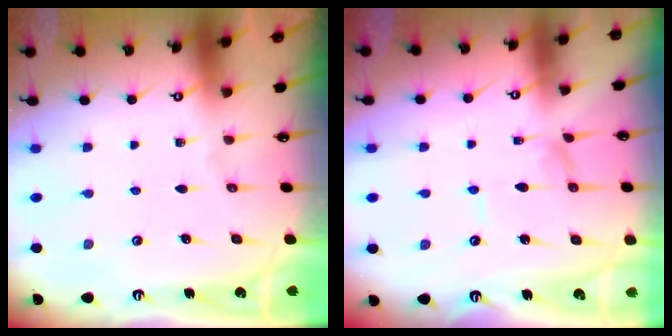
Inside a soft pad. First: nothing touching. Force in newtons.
{"total": 0.9, "press": 0.9, "slide": 0.1}